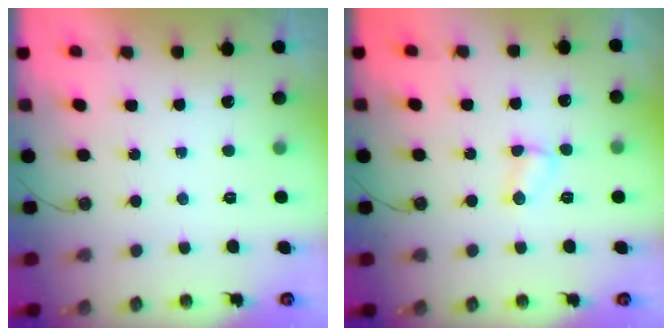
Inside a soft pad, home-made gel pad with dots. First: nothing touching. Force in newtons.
{"total": 4.9, "press": 4.9, "slide": 0.5}